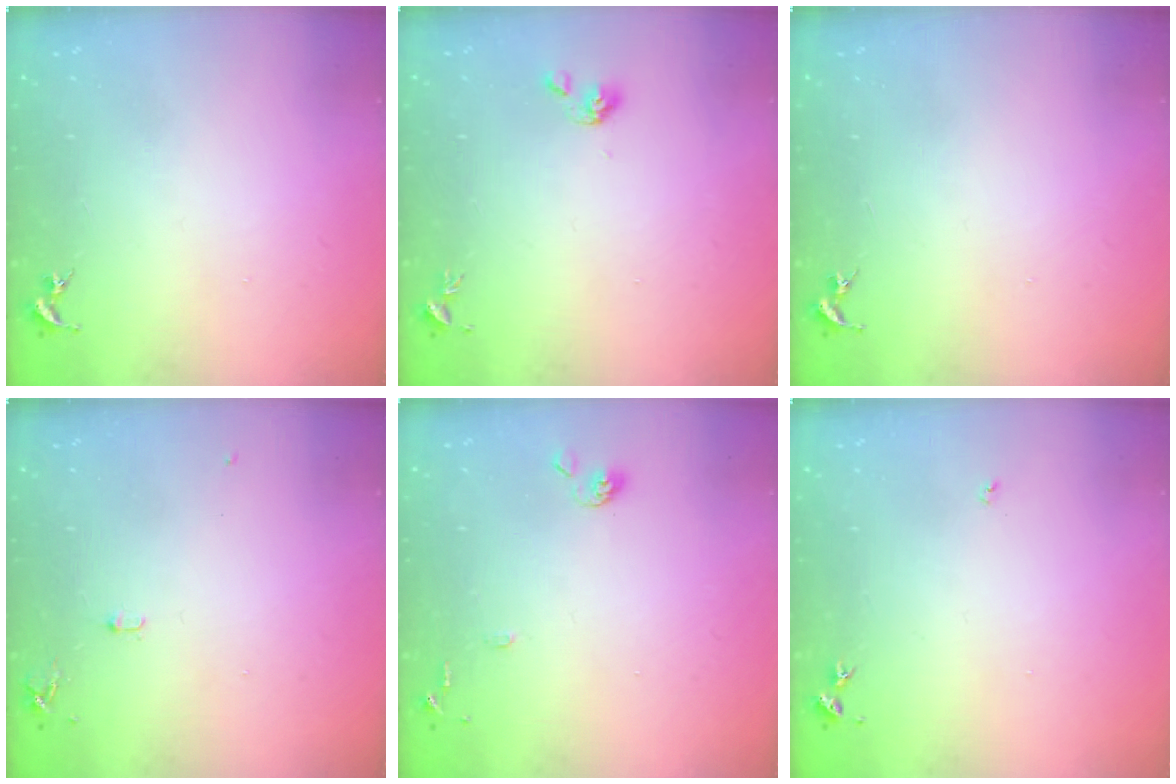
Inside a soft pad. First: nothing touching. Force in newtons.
{"total": 4.7, "press": 4.5, "slide": 1.3}
{"total": 0.0}
{"total": 5.2, "press": 5.1, "slide": 0.6}
{"total": 7.0, "press": 7.0, "slide": 0.7}
{"total": 3.0, "press": 3.0, "slide": 0.4}